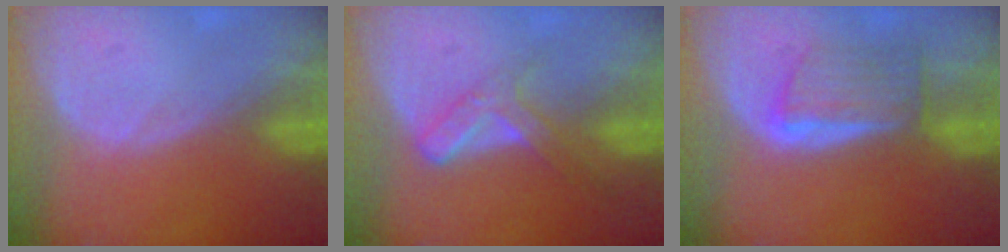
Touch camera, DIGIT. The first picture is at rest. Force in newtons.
{"total": 5.4, "press": 4.7, "slide": 2.7}
{"total": 5.6, "press": 5.5, "slide": 1.4}